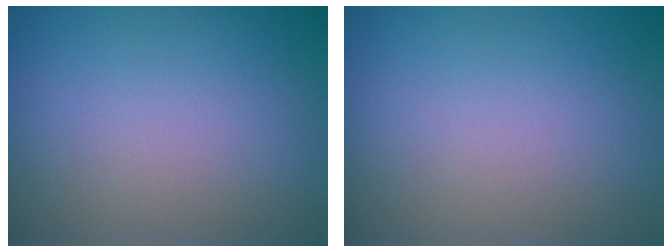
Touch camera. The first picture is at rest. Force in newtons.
{"total": 0.0}